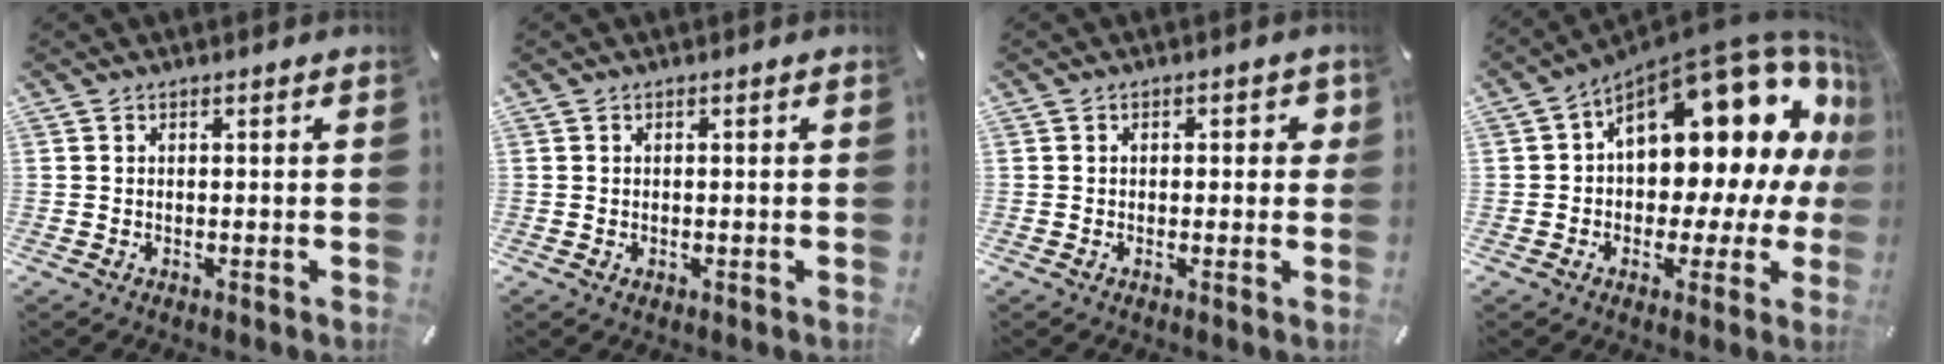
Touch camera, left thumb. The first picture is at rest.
{"total": 0.8, "force": [-0.1, 0.7, 0.4], "torque": [-0.008, 0.004, -0.003]}
{"total": 2.2, "force": [-0.2, 1.7, 1.4], "torque": [-0.011, 0.003, -0.009]}
{"total": 19.4, "force": [8.6, 10.5, 13.8], "torque": [-0.159, -0.084, 0.143]}